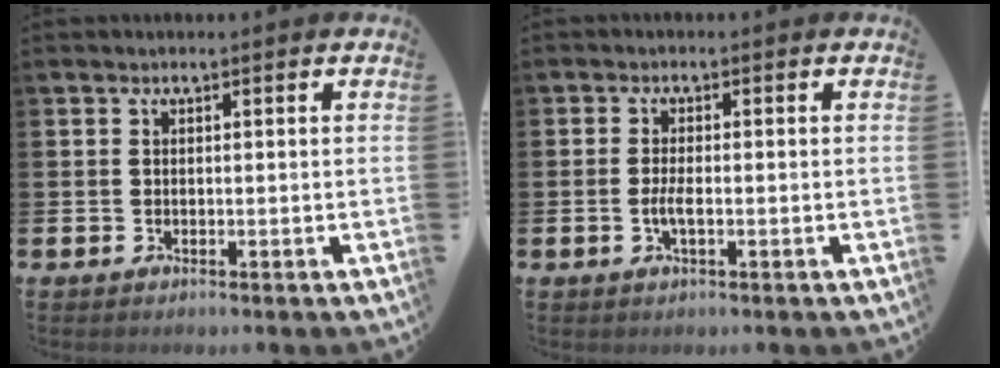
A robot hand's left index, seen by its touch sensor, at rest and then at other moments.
{"total": 2.2, "force": [-0.5, 0.6, 2.1], "torque": [-0.042, 0.003, -0.009]}